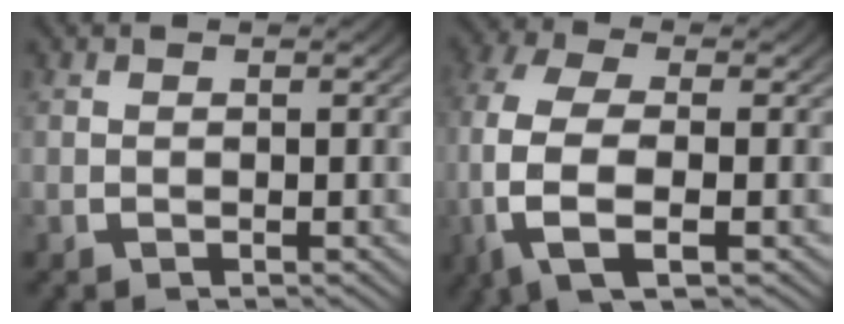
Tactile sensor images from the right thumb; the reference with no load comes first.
{"total": 10.2, "force": [-1.0, 6.3, 7.9], "torque": [-0.217, -0.036, -0.002]}